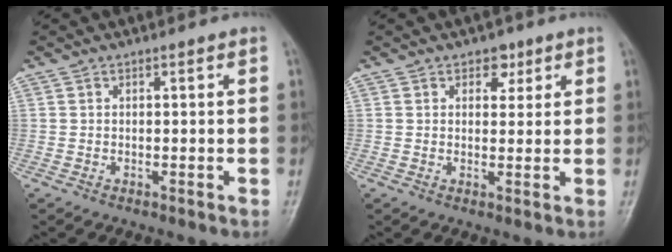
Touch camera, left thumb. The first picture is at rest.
{"total": 3.4, "force": [1.8, 2.4, 1.5], "torque": [0.006, -0.007, 0.022]}